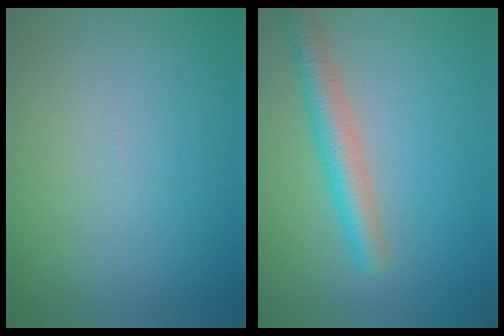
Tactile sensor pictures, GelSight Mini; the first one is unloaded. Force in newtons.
{"total": 4.0, "press": 4.0, "slide": 0.1}